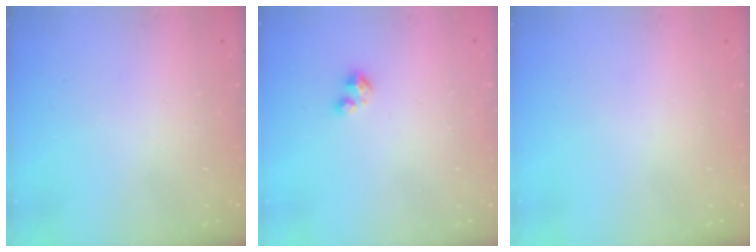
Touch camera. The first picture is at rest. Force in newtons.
{"total": 2.1, "press": 2.1, "slide": 0.2}
{"total": 0.0}